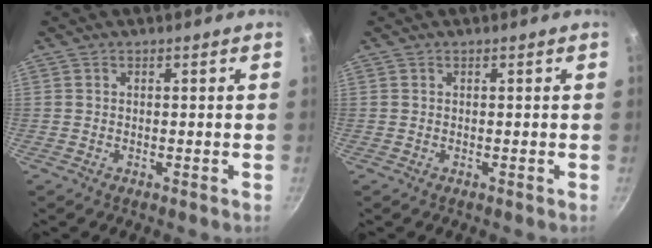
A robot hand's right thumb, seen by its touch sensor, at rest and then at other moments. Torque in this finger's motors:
{"motor_torque": [0.00, 0.00, 0.06, 0.00, 0.00]}